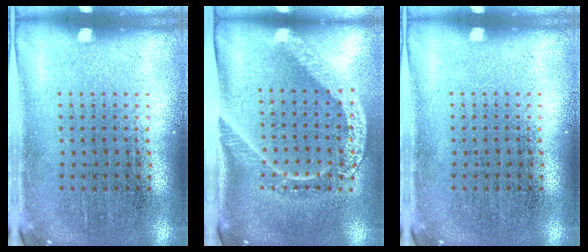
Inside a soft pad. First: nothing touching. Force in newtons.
{"total": 2.0, "press": 1.5, "slide": 1.3}
{"total": 0.0}